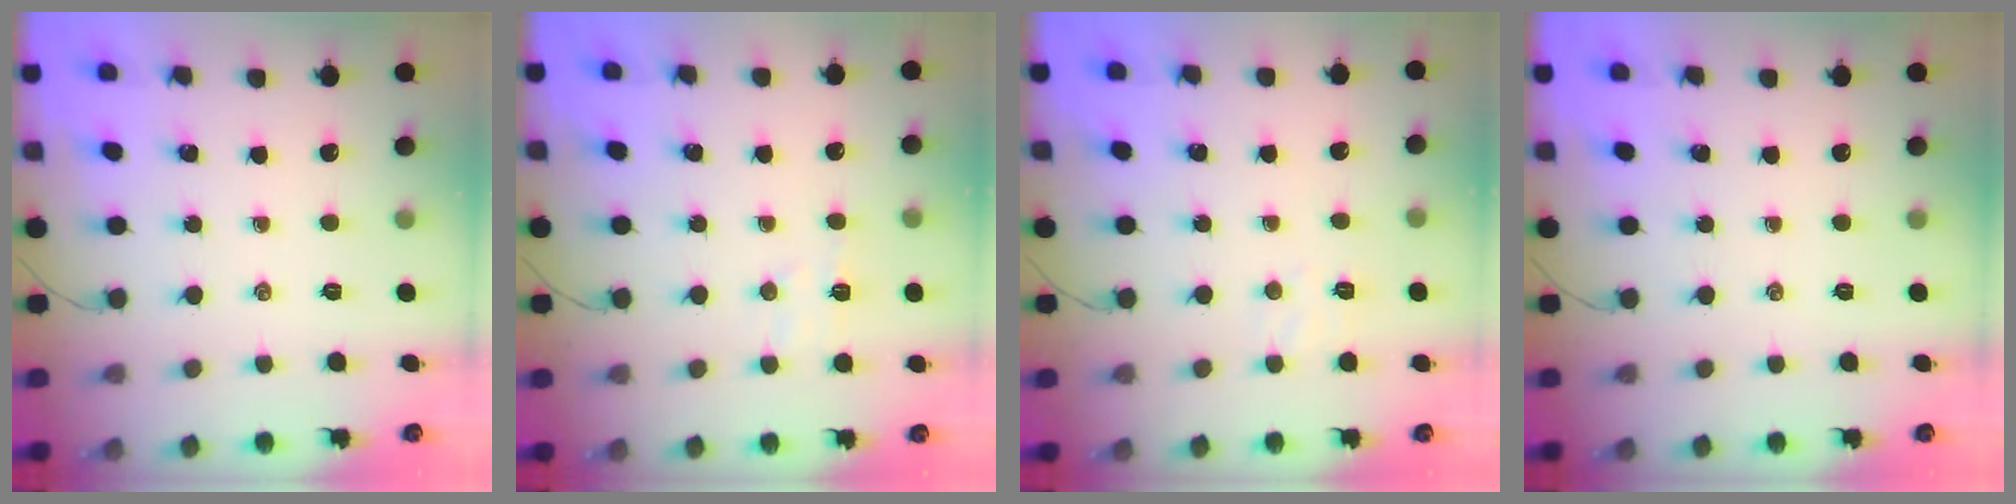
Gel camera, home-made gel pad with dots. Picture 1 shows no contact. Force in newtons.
{"total": 4.9, "press": 4.9, "slide": 0.7}
{"total": 4.0, "press": 3.9, "slide": 0.9}
{"total": 0.0}